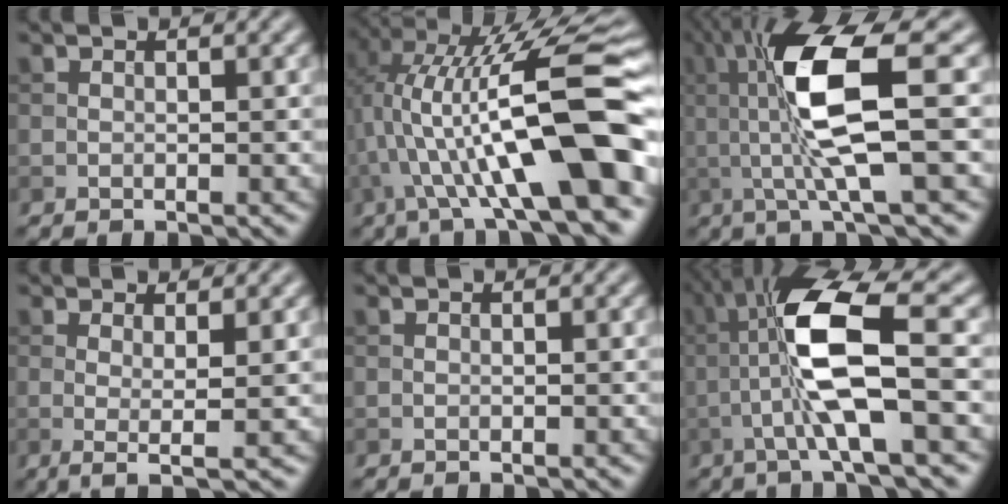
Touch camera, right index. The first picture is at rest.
{"total": 13.7, "force": [-1.4, 3.3, 13.2], "torque": [-0.225, 0.028, -0.019]}
{"total": 9.7, "force": [1.2, 2.0, 9.4], "torque": [-0.169, -0.002, 0.029]}
{"total": 2.7, "force": [0.4, 0.5, 2.6], "torque": [-0.044, -0.010, 0.006]}
{"total": 0.0}
{"total": 8.7, "force": [-0.9, 1.3, 8.6], "torque": [-0.162, 0.018, -0.017]}